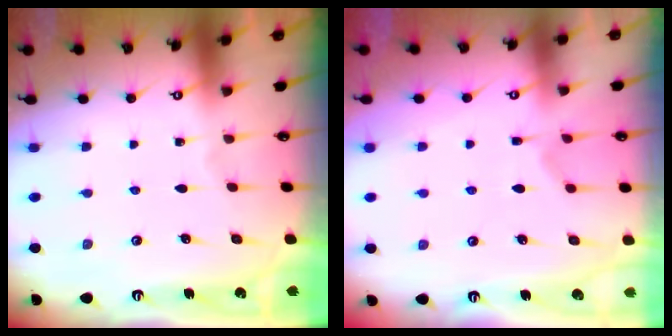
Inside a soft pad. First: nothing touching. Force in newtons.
{"total": 2.3, "press": 1.9, "slide": 1.3}